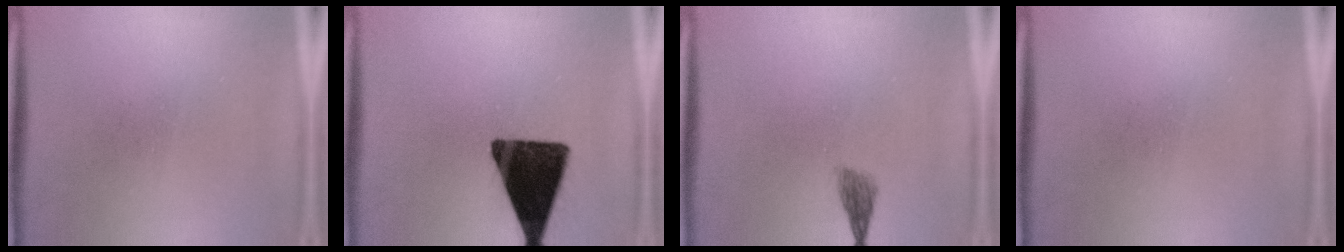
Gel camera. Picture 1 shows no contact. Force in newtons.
{"total": 16.0}
{"total": 1.8}
{"total": 0.0}